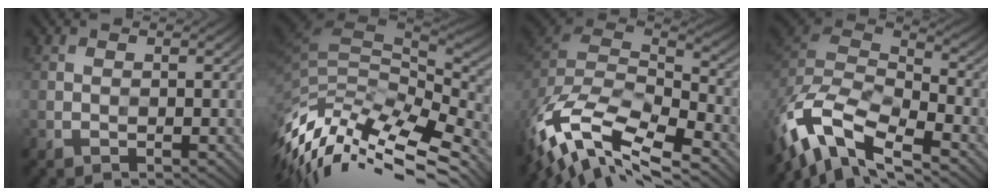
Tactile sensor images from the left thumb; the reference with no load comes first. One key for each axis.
{"total": 14.2, "fx": -8.4, "fy": 6.0, "fz": 9.8, "tx": -0.245, "ty": -0.016, "tz": -0.134}
{"total": 12.8, "fx": -8.0, "fy": 5.4, "fz": 8.4, "tx": -0.214, "ty": -0.023, "tz": -0.129}
{"total": 12.0, "fx": -7.7, "fy": 5.3, "fz": 7.6, "tx": -0.172, "ty": -0.014, "tz": -0.146}